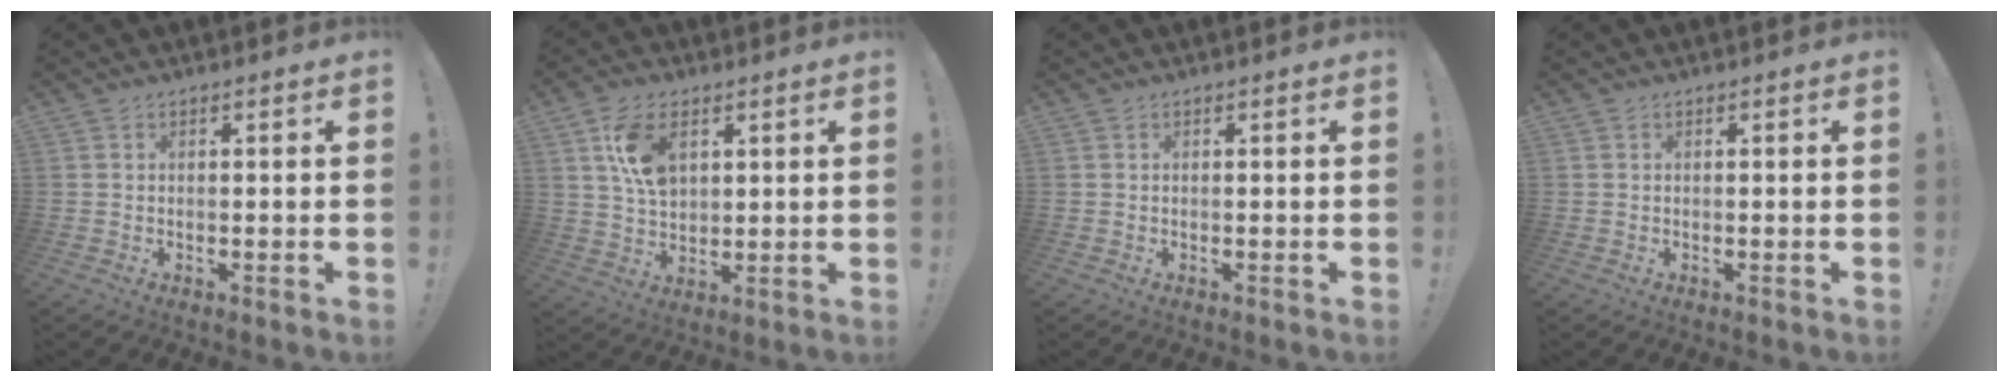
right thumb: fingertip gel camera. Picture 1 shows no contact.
{"total": 10.5, "force": [4.1, 6.5, 7.2], "torque": [-0.124, -0.003, 0.078]}
{"total": 0.0}
{"total": 0.0}